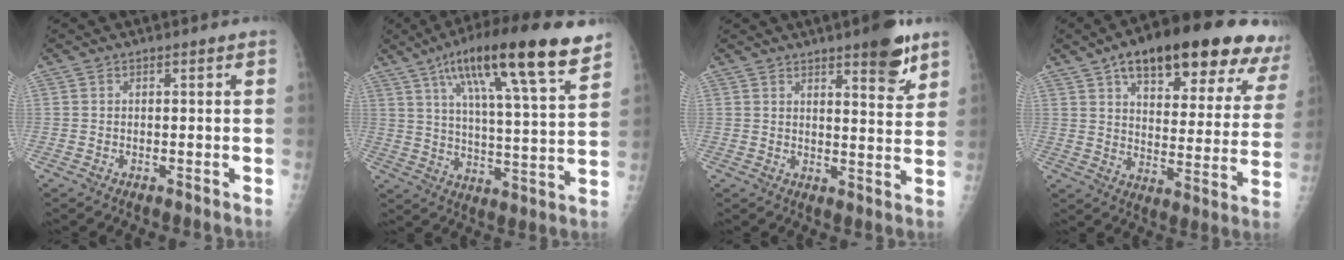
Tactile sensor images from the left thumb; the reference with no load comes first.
{"total": 22.0, "force": [13.2, 3.8, 17.2], "torque": [-0.261, -0.033, 0.211]}
{"total": 8.4, "force": [5.4, 2.1, 6.1], "torque": [-0.066, -0.033, 0.072]}
{"total": 26.9, "force": [16.7, 10.1, 18.5], "torque": [-0.223, -0.025, 0.227]}